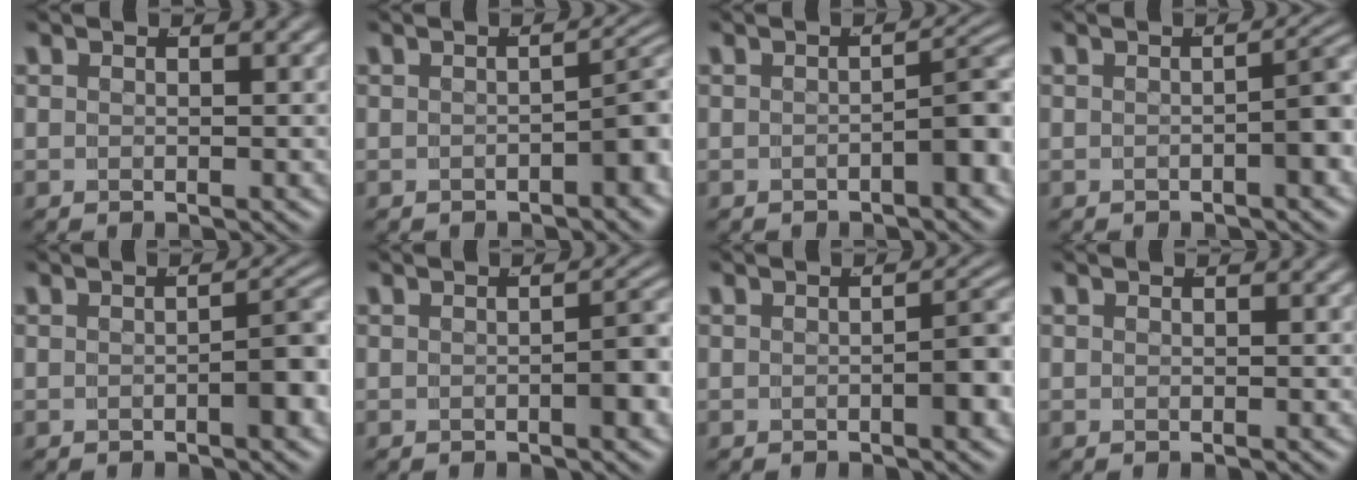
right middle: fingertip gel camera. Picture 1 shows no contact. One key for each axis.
{"total": 3.6, "fx": -1.5, "fy": 1.1, "fz": 3.0, "tx": -0.025, "ty": 0.003, "tz": -0.022}
{"total": 3.8, "fx": -1.5, "fy": 1.0, "fz": 3.3, "tx": -0.027, "ty": 0.003, "tz": -0.024}
{"total": 3.4, "fx": -1.0, "fy": 0.8, "fz": 3.1, "tx": -0.030, "ty": 0.005, "tz": -0.016}
{"total": 3.1, "fx": -1.2, "fy": 0.8, "fz": 2.8, "tx": -0.029, "ty": 0.005, "tz": -0.019}
{"total": 2.5, "fx": -0.9, "fy": 0.5, "fz": 2.2, "tx": -0.026, "ty": 0.003, "tz": -0.015}
{"total": 2.8, "fx": -1.0, "fy": 0.7, "fz": 2.5, "tx": -0.028, "ty": 0.005, "tz": -0.017}
{"total": 0.0}